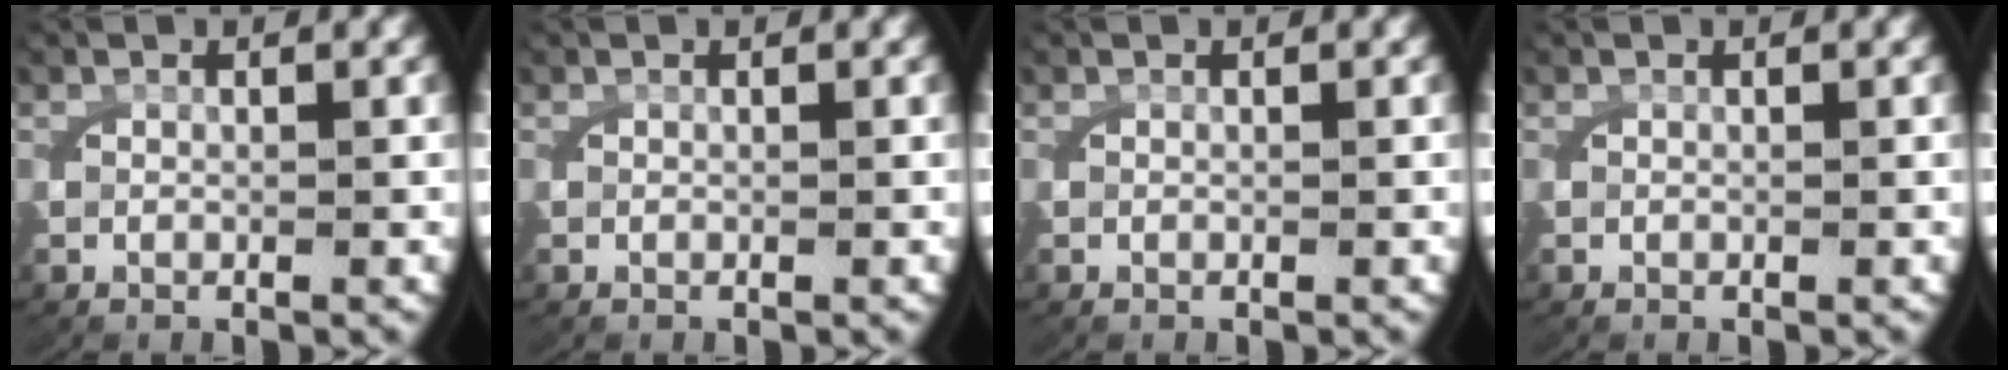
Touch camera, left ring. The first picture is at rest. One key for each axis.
{"total": 0.0}
{"total": 0.0}
{"total": 0.0}